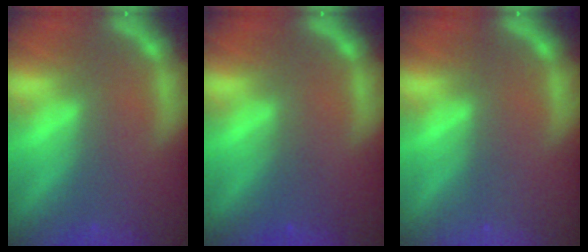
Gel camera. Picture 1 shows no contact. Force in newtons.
{"total": 1.4}
{"total": 0.0}